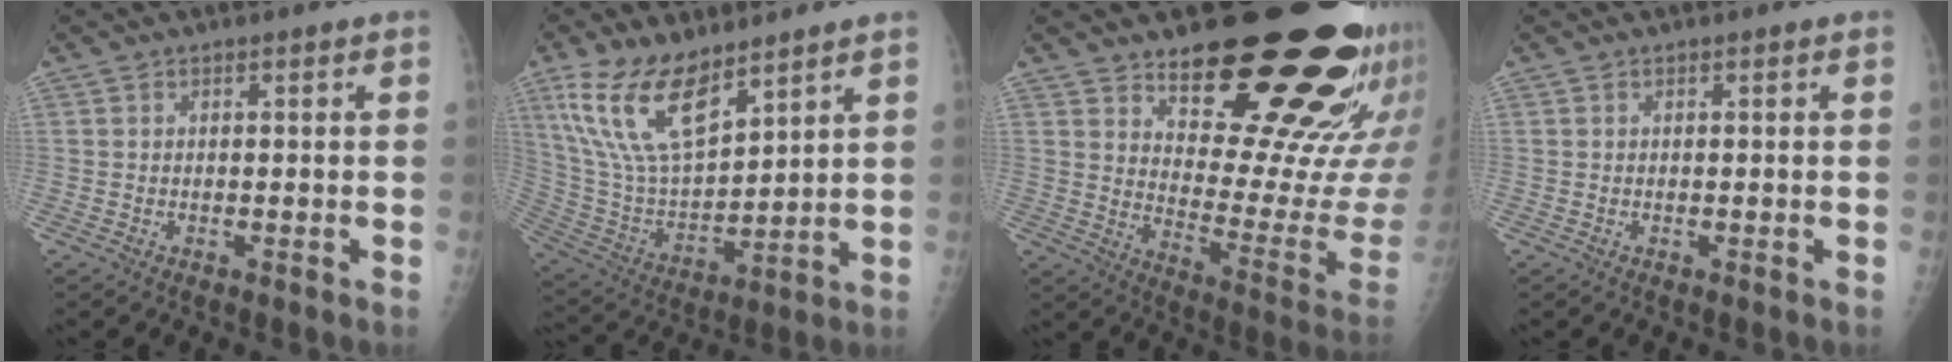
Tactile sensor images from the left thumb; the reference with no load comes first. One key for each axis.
{"total": 16.3, "fx": 10.4, "fy": 6.9, "fz": 10.6, "tx": -0.184, "ty": -0.049, "tz": 0.217}
{"total": 26.1, "fx": 17.4, "fy": 8.5, "fz": 17.4, "tx": -0.203, "ty": -0.116, "tz": 0.243}
{"total": 0.0}